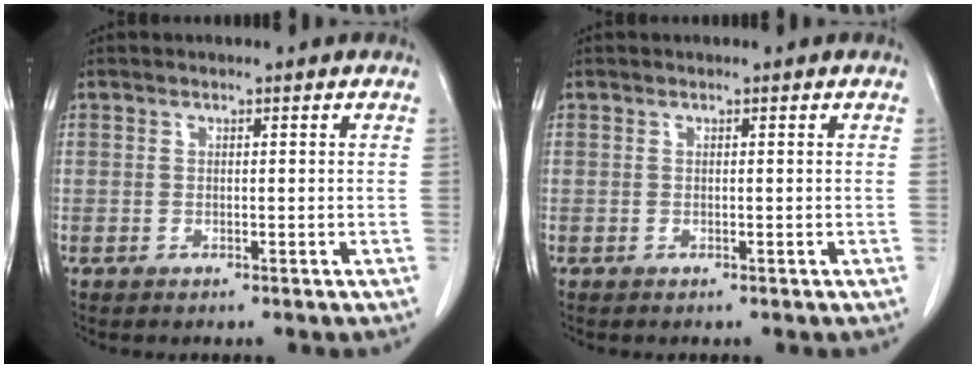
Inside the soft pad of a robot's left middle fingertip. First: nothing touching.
{"total": 0.0}